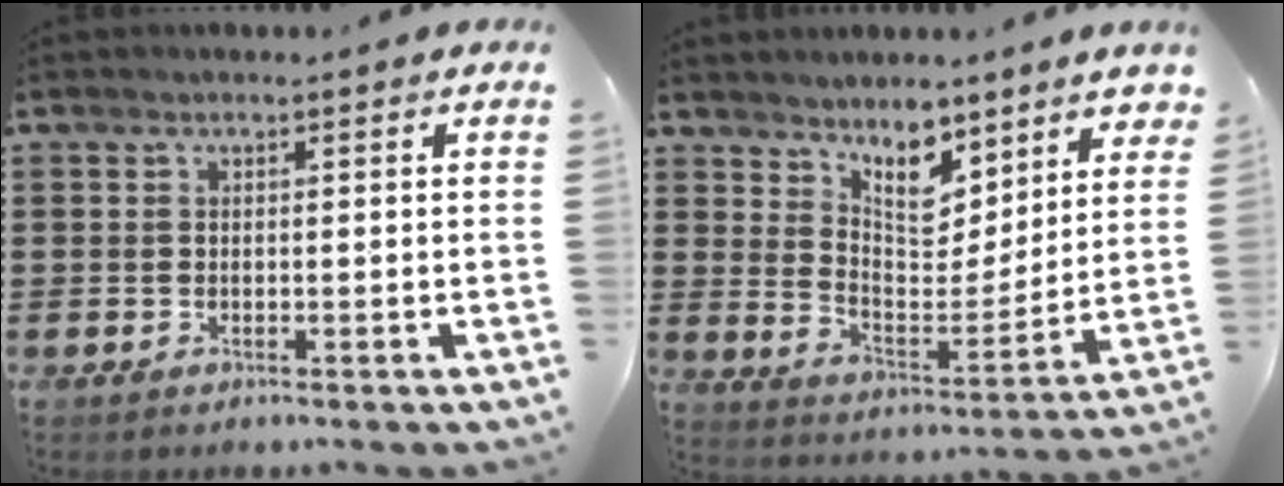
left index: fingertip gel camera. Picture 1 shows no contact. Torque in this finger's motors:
{"motor_torque": [0.71, 0.67, 0.60, 0.13]}